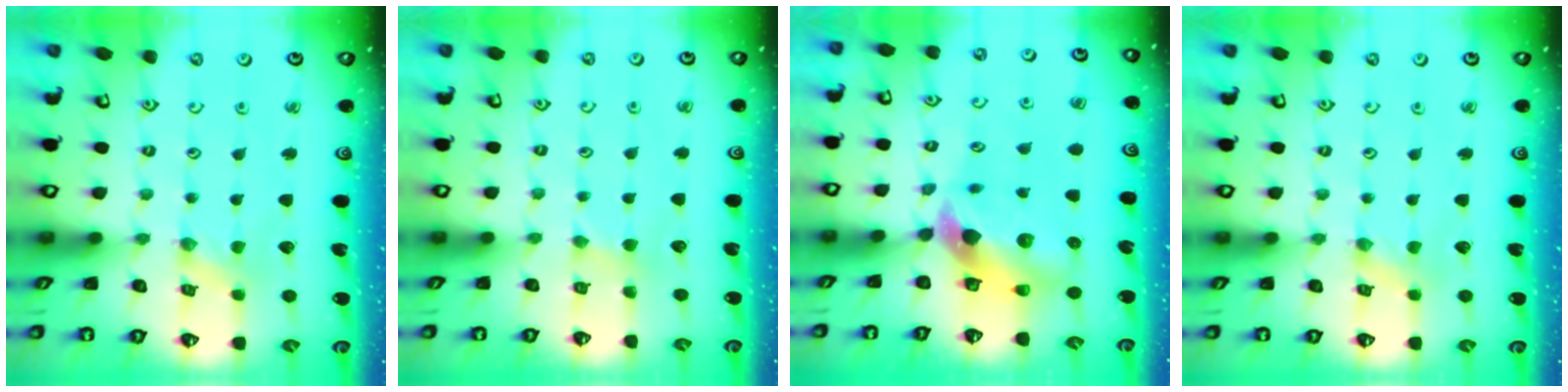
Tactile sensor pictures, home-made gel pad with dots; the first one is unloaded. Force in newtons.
{"total": 2.2, "press": 2.2, "slide": 0.5}
{"total": 10.5, "press": 10.4, "slide": 1.5}
{"total": 0.6, "press": 0.6, "slide": 0.1}